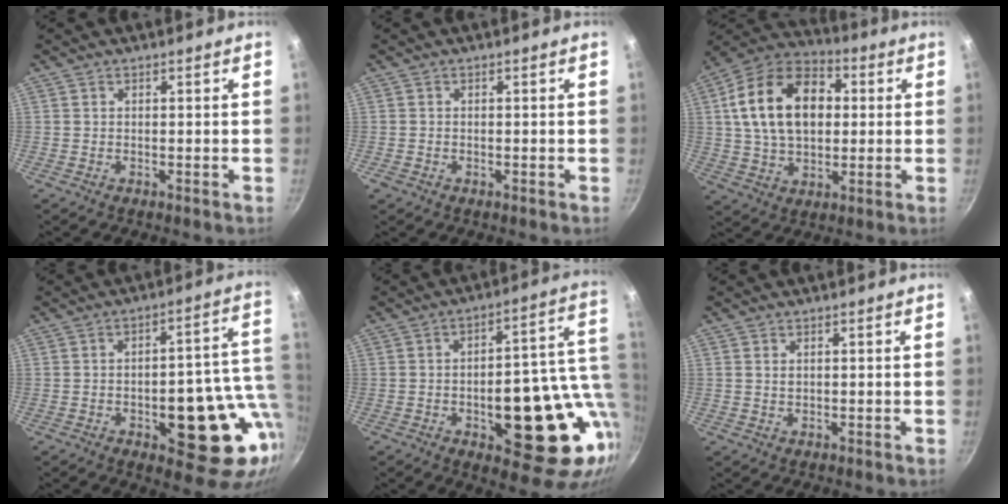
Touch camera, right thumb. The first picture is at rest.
{"total": 0.8, "force": [-0.5, 0.6, 0.2], "torque": [-0.005, 0.001, -0.006]}
{"total": 19.8, "force": [3.1, 13.3, 14.4], "torque": [-0.223, 0.021, 0.042]}
{"total": 19.1, "force": [-3.4, 8.7, 16.6], "torque": [-0.154, 0.014, -0.039]}
{"total": 23.0, "force": [-2.5, 10.5, 20.3], "torque": [-0.213, 0.009, -0.022]}
{"total": 1.2, "force": [0.3, 0.9, 0.8], "torque": [-0.013, 0.001, 0.005]}